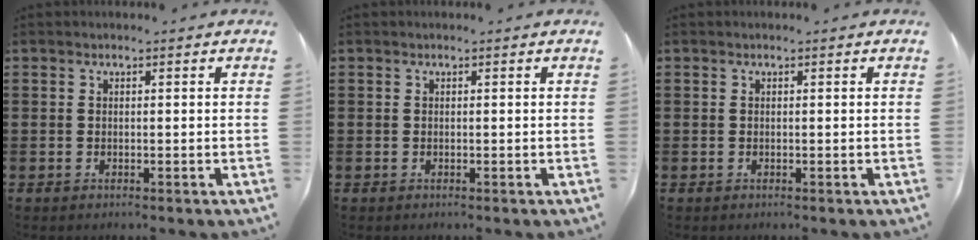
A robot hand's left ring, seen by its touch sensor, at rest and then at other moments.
{"total": 0.0}
{"total": 0.0}